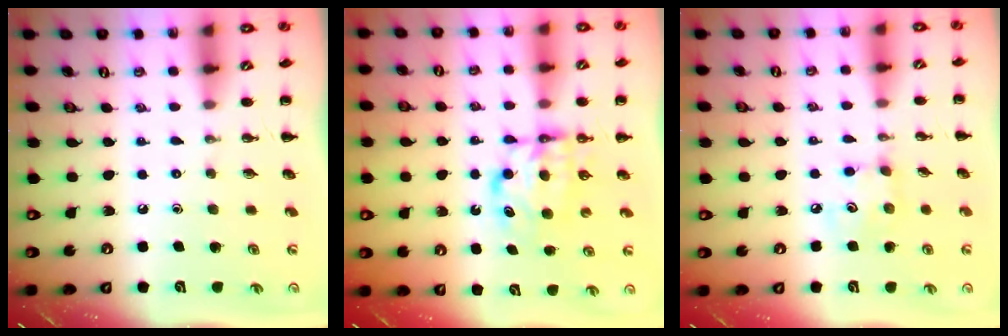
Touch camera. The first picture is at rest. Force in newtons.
{"total": 6.4, "press": 6.4, "slide": 0.3}
{"total": 4.9, "press": 4.9, "slide": 0.6}